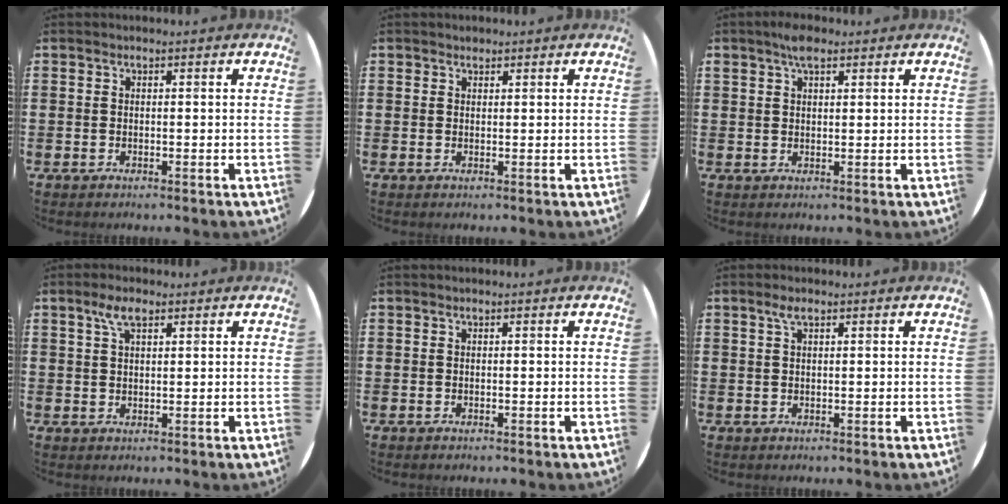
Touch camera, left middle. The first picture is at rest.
{"total": 0.7, "force": [0.7, 0.3, -0.1], "torque": [0.009, 0.000, 0.011]}
{"total": 3.2, "force": [2.2, 1.3, 1.8], "torque": [-0.032, 0.004, 0.038]}
{"total": 3.5, "force": [2.2, 1.3, 2.4], "torque": [-0.045, 0.006, 0.036]}
{"total": 0.0}
{"total": 1.7, "force": [1.0, 0.5, 1.3], "torque": [-0.027, 0.004, 0.015]}